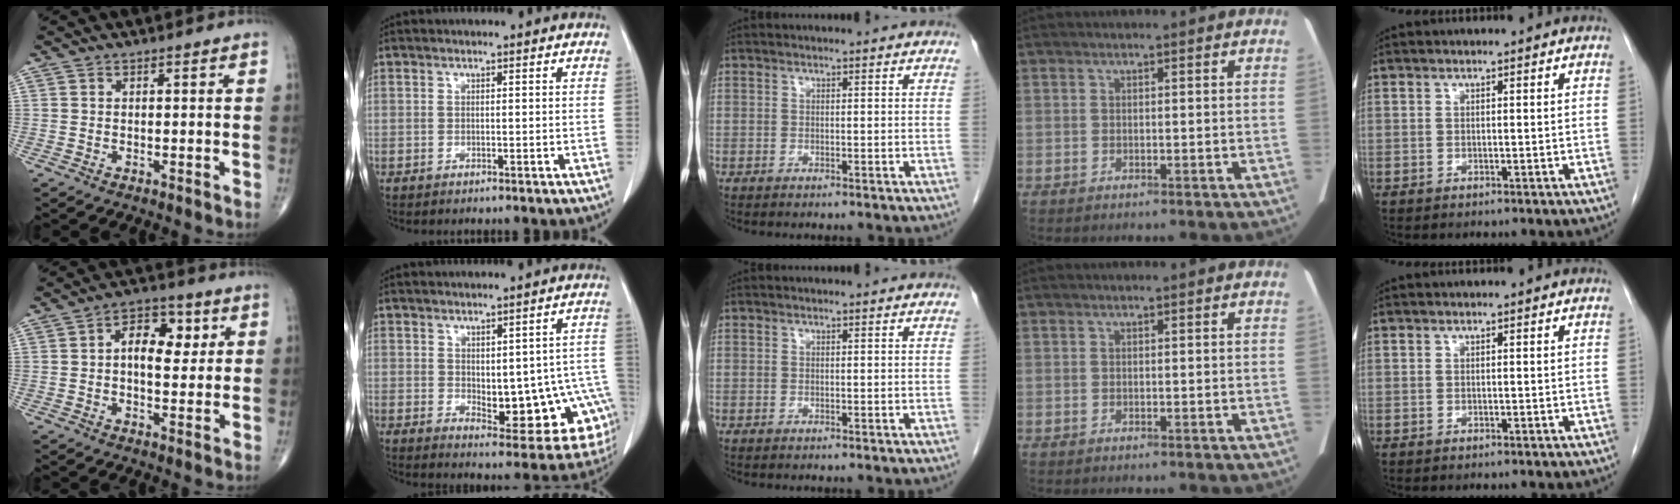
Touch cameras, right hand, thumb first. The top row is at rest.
{"thumb": {"total": 8.9, "force": [1.6, 5.4, 7.0], "torque": [-0.079, 0.009, 0.020]}, "index": {"total": 14.2, "force": [-2.6, 6.1, 12.6], "torque": [-0.117, 0.015, -0.011]}}